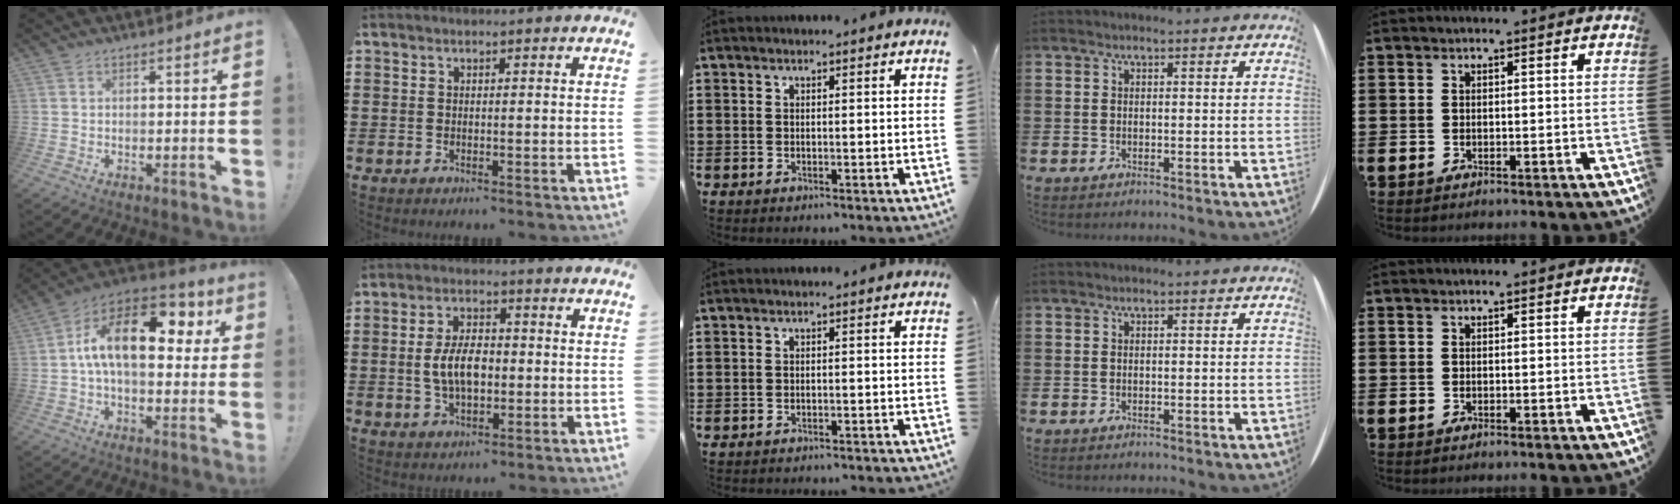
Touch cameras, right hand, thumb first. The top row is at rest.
{"thumb": {"total": 18.5, "force": [3.7, 9.5, 15.4], "torque": [-0.245, -0.004, 0.056]}, "index": {"total": 7.0, "force": [-0.3, 3.8, 5.8], "torque": [-0.115, 0.005, -0.012]}, "middle": {"total": 1.0, "force": [-1.0, -0.1, 0.1], "torque": [-0.004, 0.002, -0.021]}}